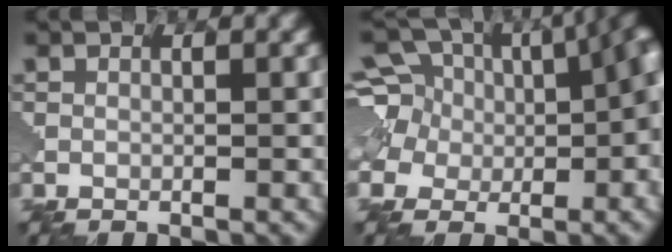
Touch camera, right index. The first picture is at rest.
{"total": 9.4, "force": [-0.3, 7.1, 6.1], "torque": [-0.100, 0.003, -0.005]}